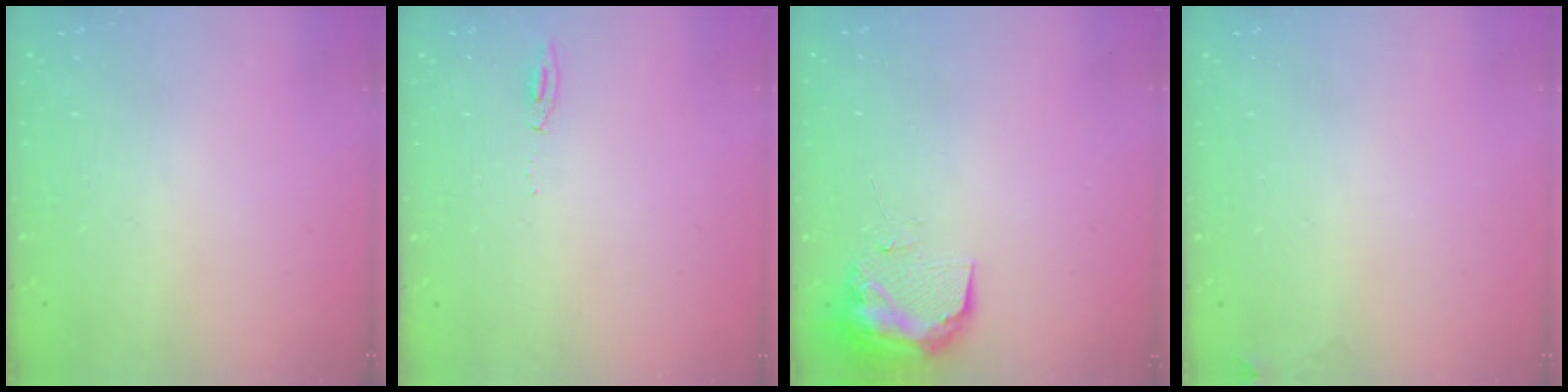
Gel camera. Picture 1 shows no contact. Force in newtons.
{"total": 3.9, "press": 3.8, "slide": 1.0}
{"total": 10.0, "press": 9.9, "slide": 1.2}
{"total": 3.6, "press": 3.3, "slide": 1.6}